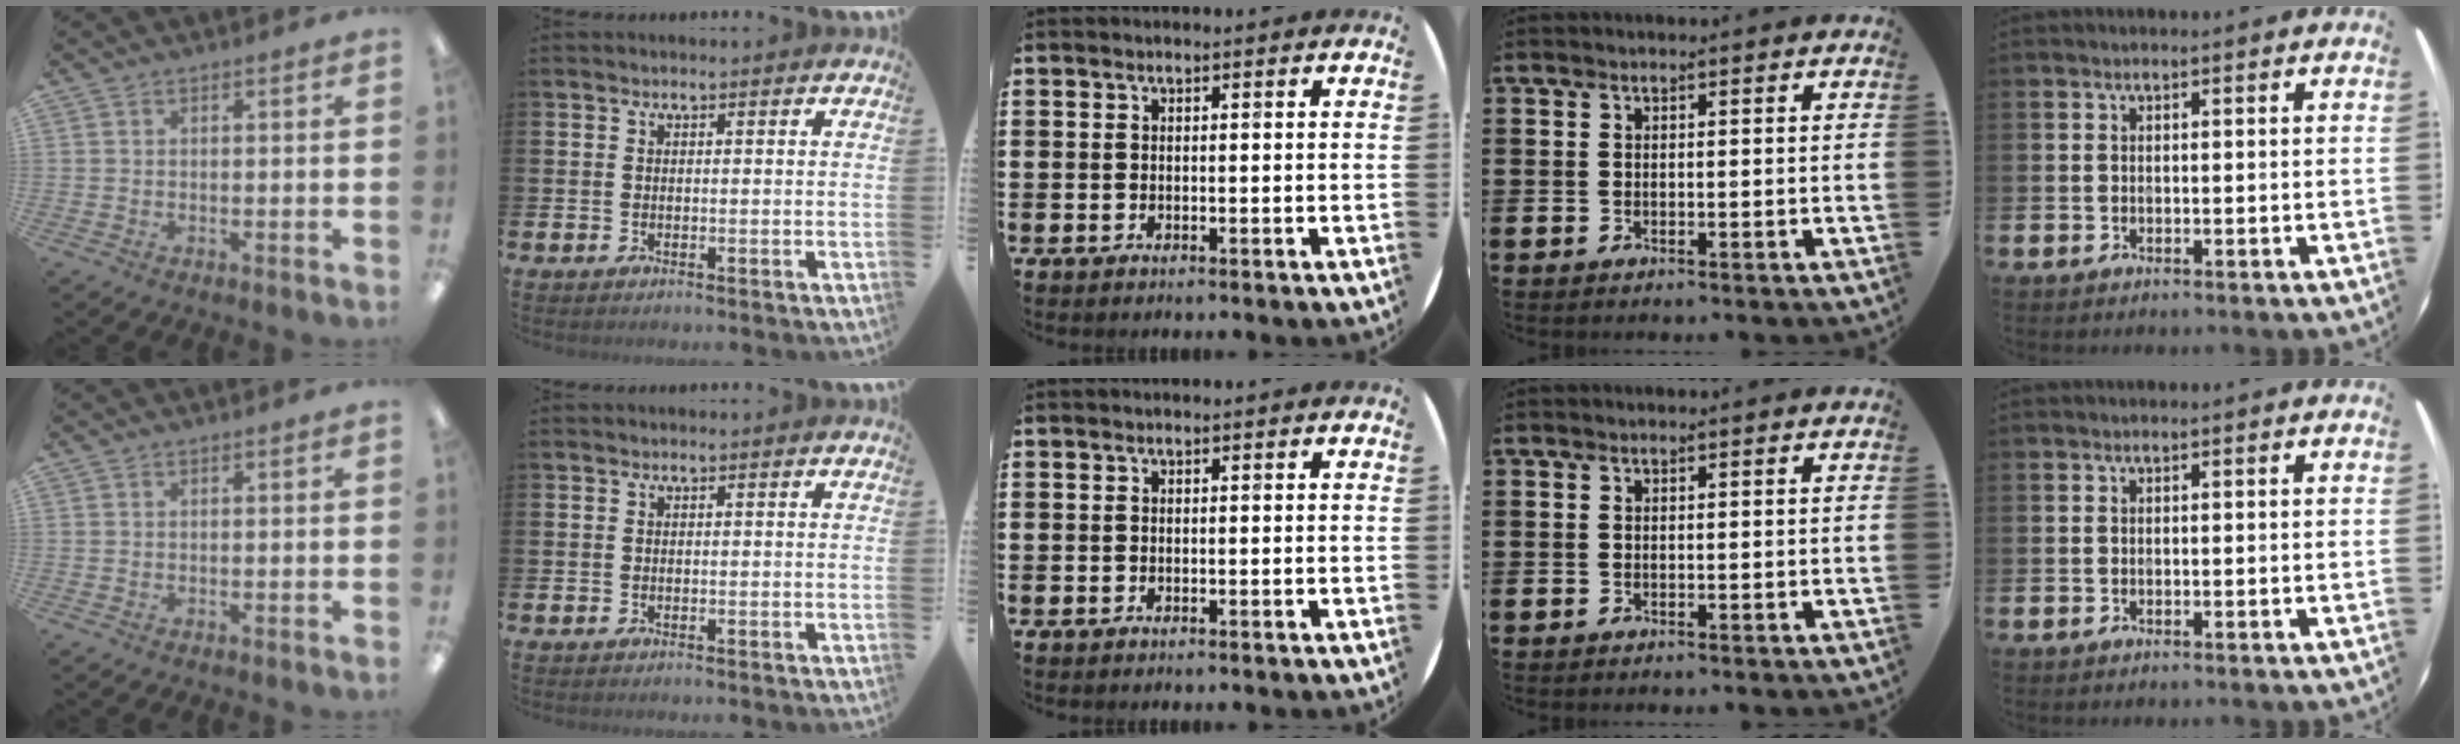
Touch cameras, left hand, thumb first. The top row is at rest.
{}